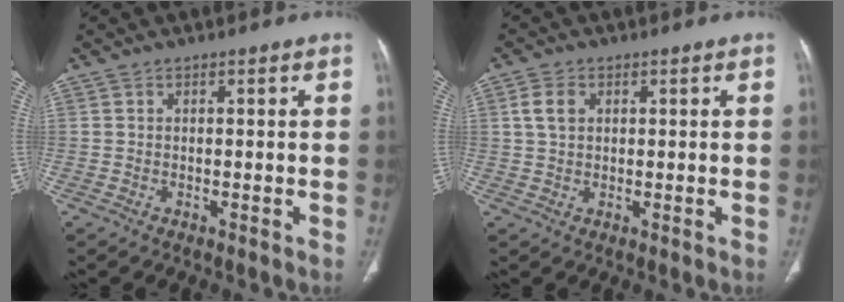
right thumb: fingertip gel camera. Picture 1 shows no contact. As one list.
[{"total": 4.1, "force": [1.3, 2.9, 2.7], "torque": [-0.047, 0.004, 0.026]}]